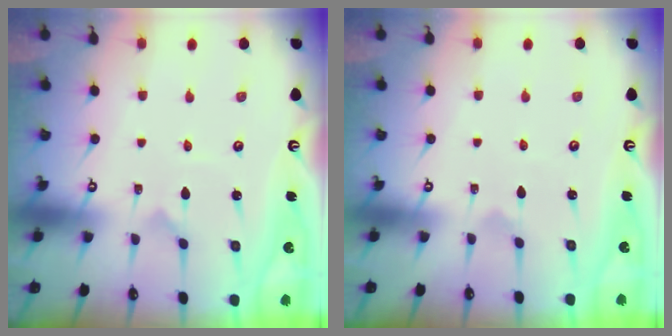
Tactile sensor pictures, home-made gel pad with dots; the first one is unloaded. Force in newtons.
{"total": 0.8, "press": 0.8, "slide": 0.0}